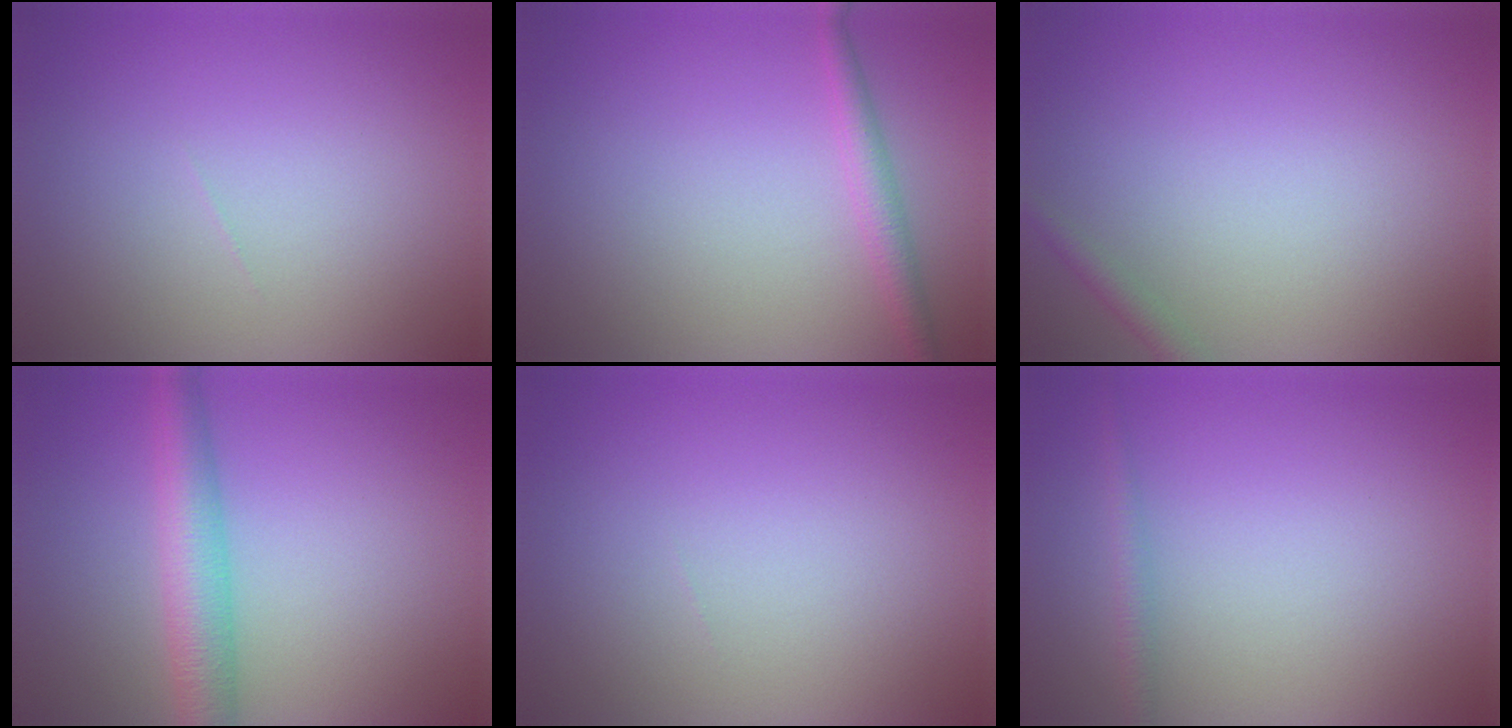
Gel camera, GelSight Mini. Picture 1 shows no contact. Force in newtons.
{"total": 1.9, "press": 1.9, "slide": 0.2}
{"total": 1.2, "press": 1.2, "slide": 0.0}
{"total": 4.6, "press": 4.6, "slide": 0.1}
{"total": 0.0}
{"total": 1.2, "press": 1.2, "slide": 0.1}